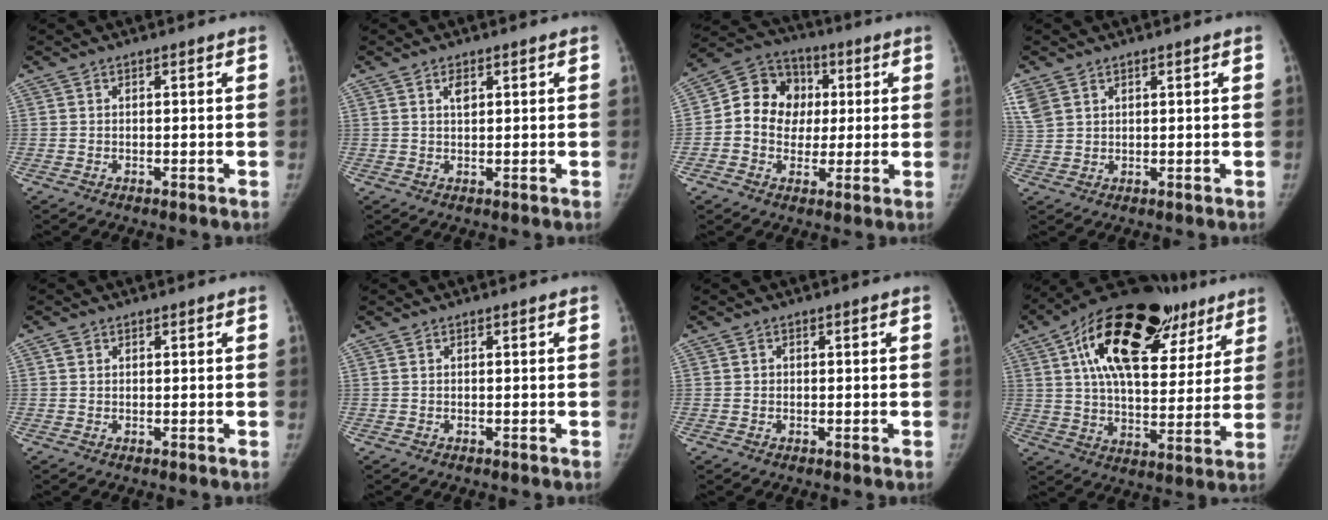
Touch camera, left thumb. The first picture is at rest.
{"total": 1.6, "force": [0.7, 0.8, 1.1], "torque": [-0.012, -0.005, 0.013]}
{"total": 12.4, "force": [0.9, 10.9, 5.8], "torque": [-0.067, 0.021, 0.004]}
{"total": 5.8, "force": [3.4, 3.8, 2.8], "torque": [-0.078, 0.006, 0.080]}
{"total": 1.2, "force": [0.6, 0.9, 0.5], "torque": [-0.004, 0.001, 0.010]}
{"total": 0.0}
{"total": 0.6, "force": [-0.1, 0.6, -0.1], "torque": [0.010, 0.000, -0.002]}
{"total": 29.4, "force": [14.6, 14.7, 20.9], "torque": [-0.295, 0.010, 0.233]}